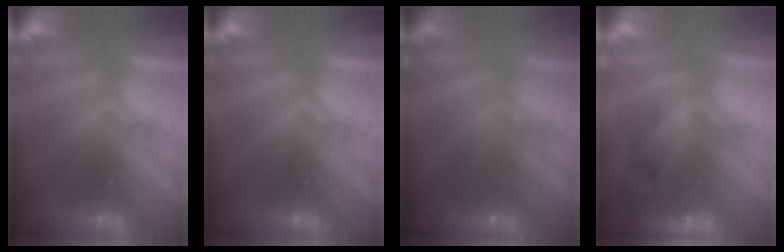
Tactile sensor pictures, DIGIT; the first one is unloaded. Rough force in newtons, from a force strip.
{"total": 0.0}
{"total": 2.1}
{"total": 9.3}